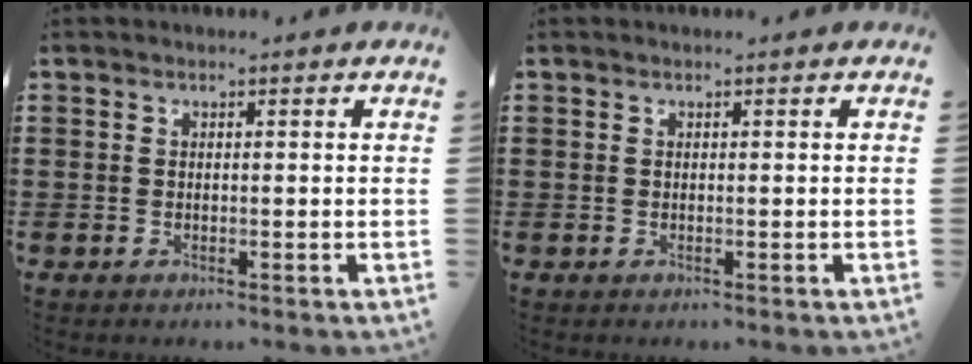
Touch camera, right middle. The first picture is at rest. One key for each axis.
{"total": 0.0}